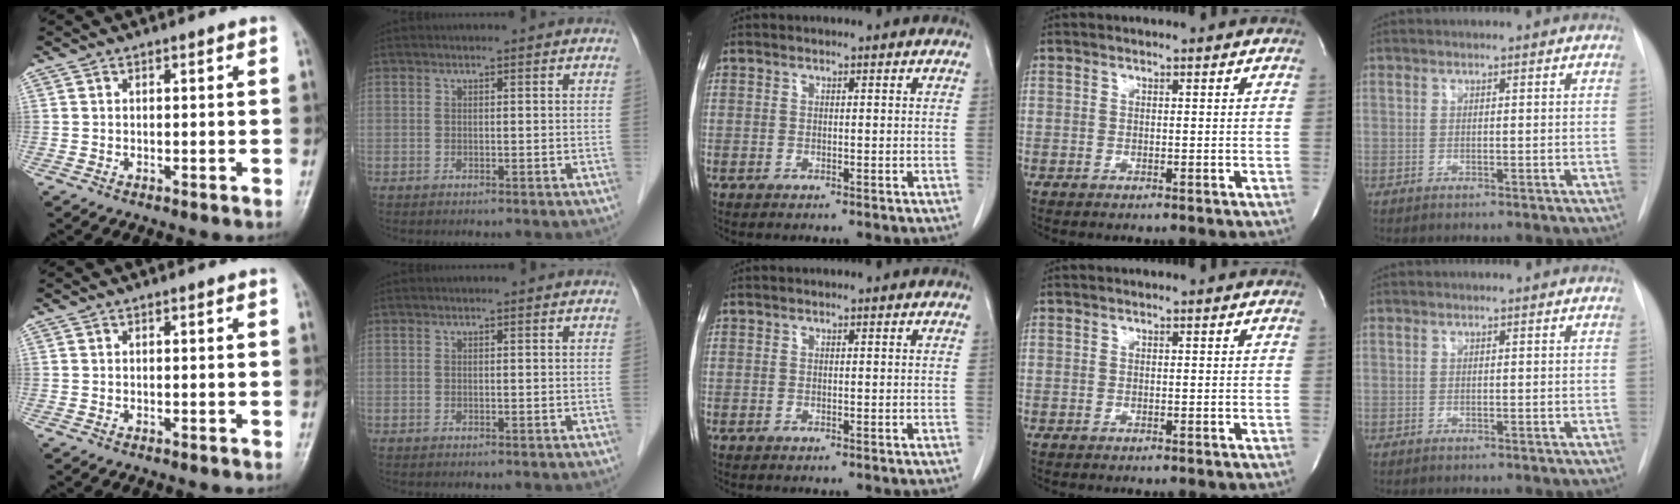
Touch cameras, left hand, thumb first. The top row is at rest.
{}